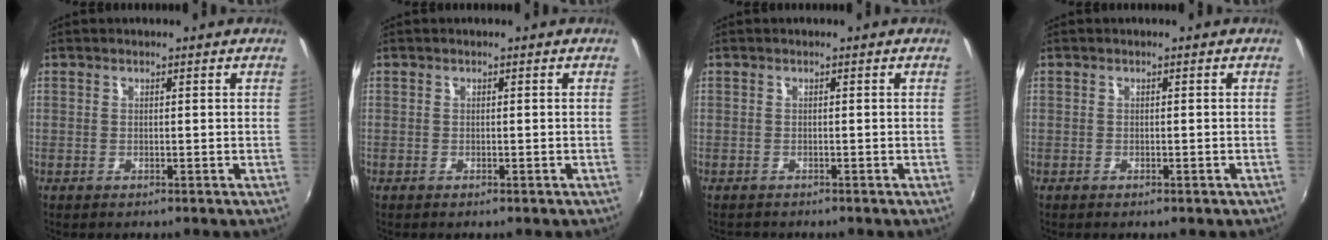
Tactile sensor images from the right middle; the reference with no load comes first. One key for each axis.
{"total": 0.8, "fx": -0.5, "fy": 0.3, "fz": 0.5, "tx": -0.008, "ty": -0.002, "tz": -0.008}
{"total": 1.3, "fx": -1.3, "fy": 0.4, "fz": 0.2, "tx": -0.008, "ty": -0.007, "tz": -0.020}
{"total": 1.4, "fx": -0.9, "fy": 0.6, "fz": 0.8, "tx": -0.013, "ty": -0.003, "tz": -0.012}